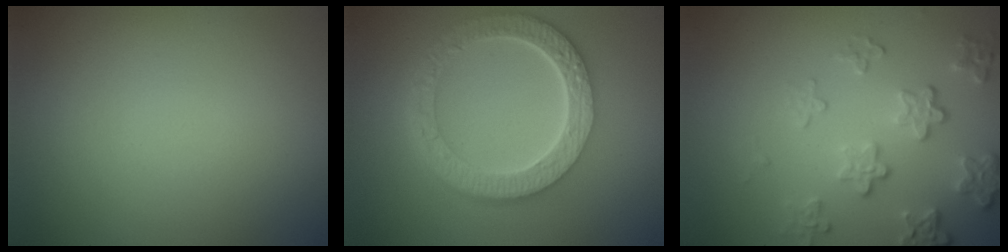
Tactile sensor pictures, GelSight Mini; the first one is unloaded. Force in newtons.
{"total": 6.5, "press": 5.0, "slide": 4.2}
{"total": 4.2, "press": 3.2, "slide": 2.8}